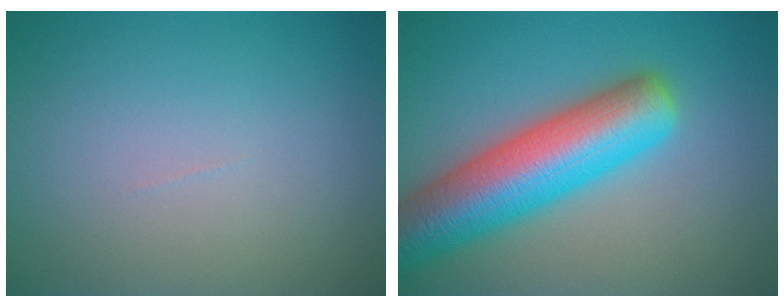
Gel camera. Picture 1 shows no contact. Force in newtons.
{"total": 9.8, "press": 9.8, "slide": 0.6}